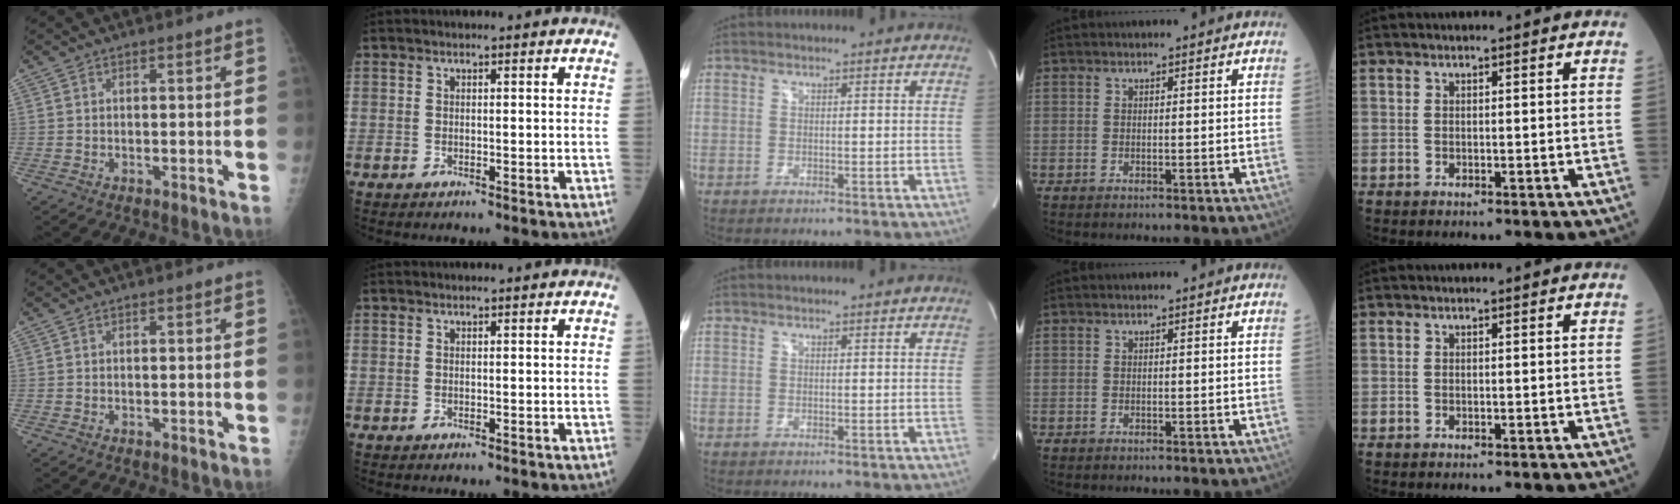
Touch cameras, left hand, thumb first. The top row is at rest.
{}